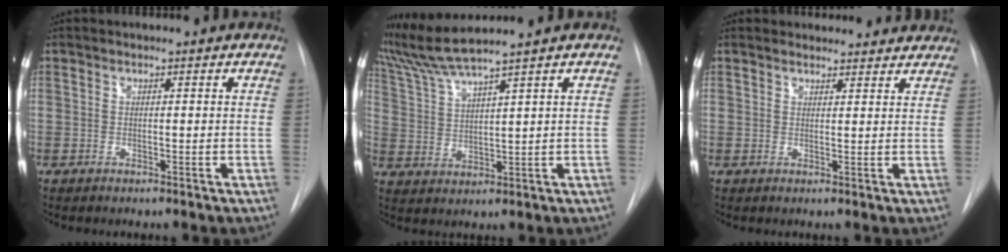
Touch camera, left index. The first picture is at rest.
{"total": 7.0, "force": [6.1, -2.5, 2.3], "torque": [-0.063, 0.000, 0.131]}
{"total": 7.8, "force": [7.4, 2.2, 0.9], "torque": [0.013, 0.013, 0.066]}